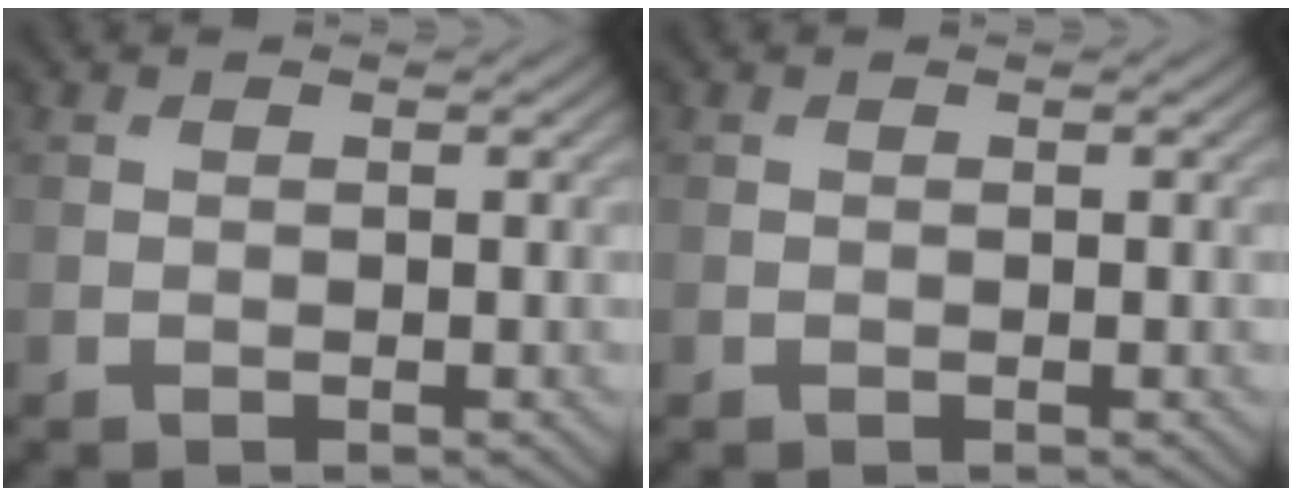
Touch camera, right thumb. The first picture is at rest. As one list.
[{"total": 0.0}]